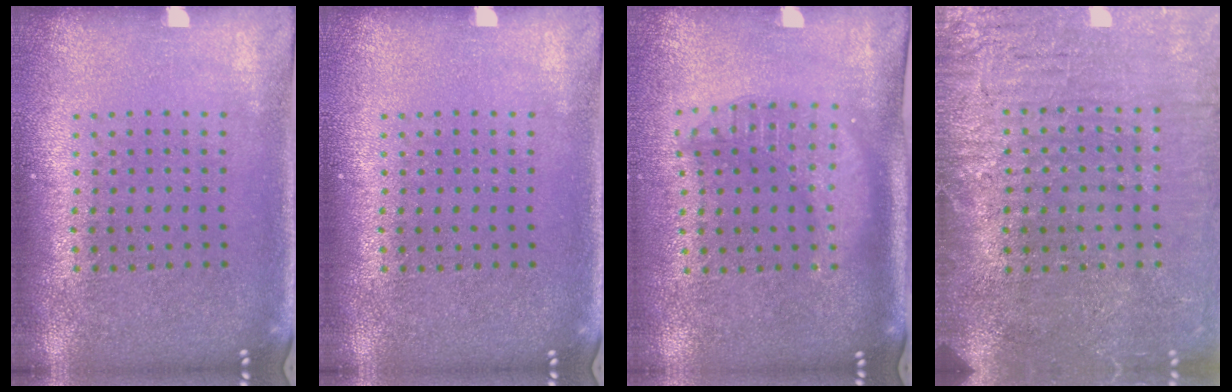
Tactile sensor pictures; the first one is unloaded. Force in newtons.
{"total": 0.0}
{"total": 1.8, "press": 1.6, "slide": 1.0}
{"total": 3.8, "press": 3.5, "slide": 1.6}